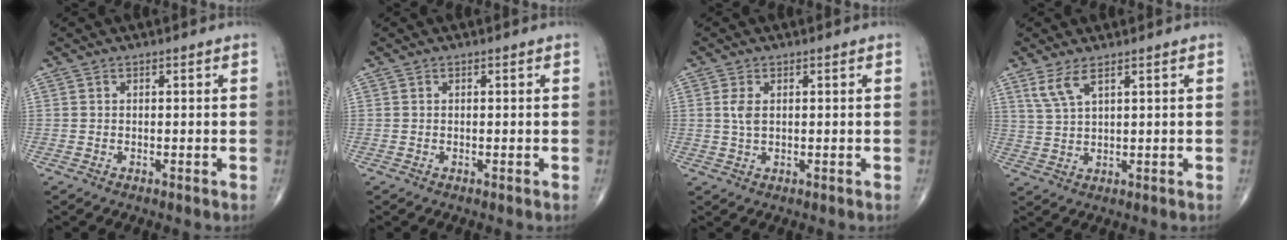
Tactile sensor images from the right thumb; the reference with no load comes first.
{"total": 0.0}
{"total": 2.6, "force": [0.6, 1.4, 2.2], "torque": [-0.047, 0.000, 0.013]}
{"total": 4.4, "force": [2.7, 1.2, 3.2], "torque": [-0.074, -0.009, 0.065]}